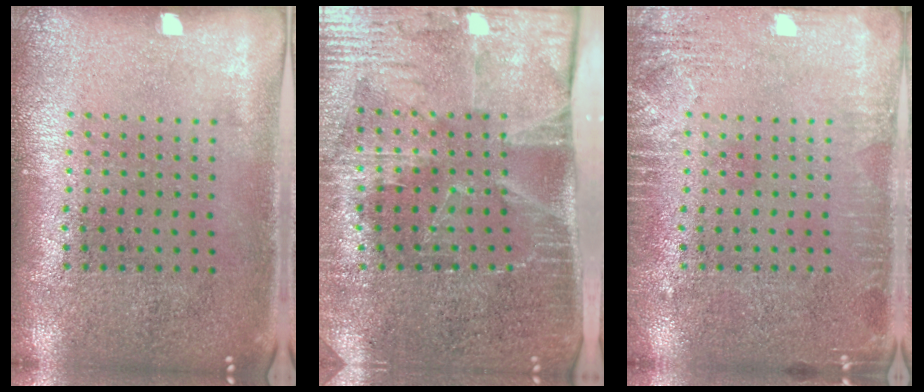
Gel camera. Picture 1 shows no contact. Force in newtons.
{"total": 4.3, "press": 3.6, "slide": 2.3}
{"total": 2.7, "press": 2.7, "slide": 0.4}